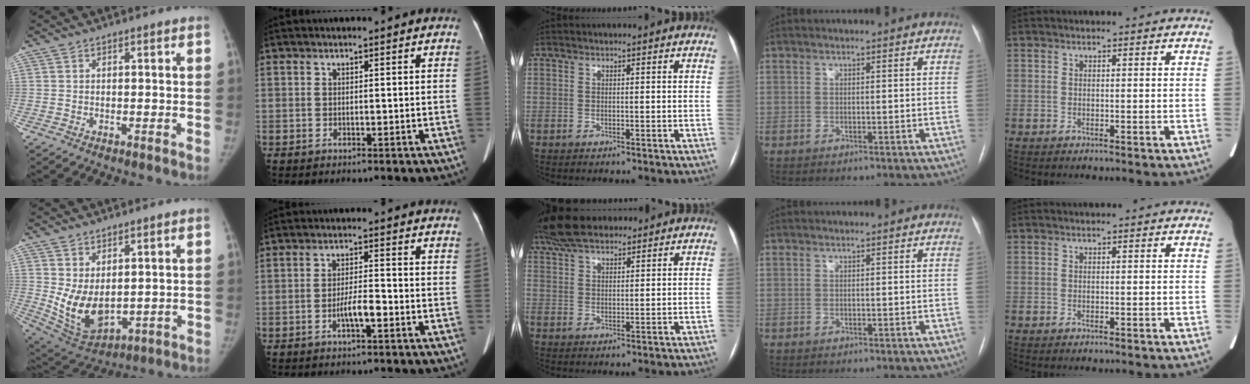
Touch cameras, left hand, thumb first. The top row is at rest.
{"thumb": {"total": 10.7, "force": [1.3, 6.2, 8.5], "torque": [-0.138, -0.026, 0.052]}, "index": {"total": 3.6, "force": [-1.7, 0.6, 3.2], "torque": [-0.059, 0.002, -0.030]}, "middle": {"total": 10.7, "force": [8.9, 3.5, 4.9], "torque": [-0.090, 0.044, 0.161]}}